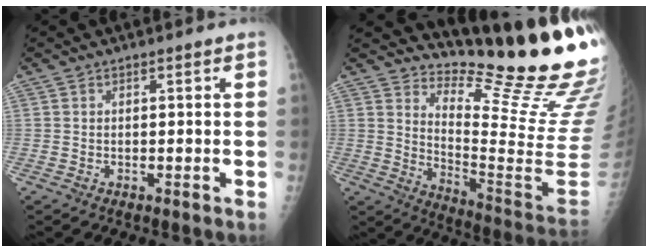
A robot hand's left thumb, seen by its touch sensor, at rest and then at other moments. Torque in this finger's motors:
{"motor_torque": [0.54, -0.02, 0.03, -1.75, 0.01]}